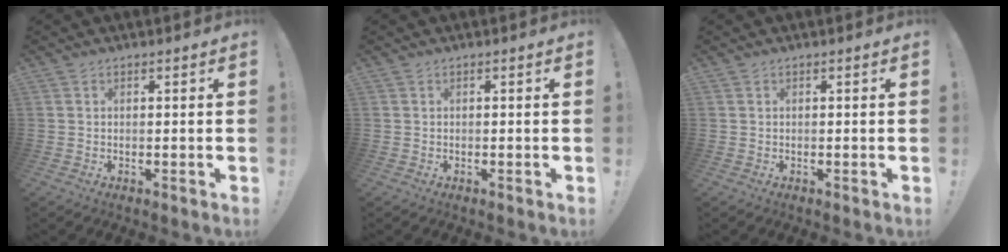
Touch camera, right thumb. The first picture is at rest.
{"total": 0.0}
{"total": 0.0}